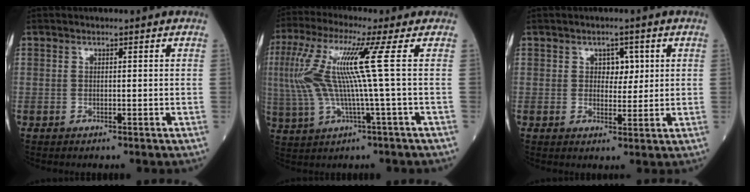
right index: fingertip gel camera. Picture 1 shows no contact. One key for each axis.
{"total": 12.5, "fx": 1.7, "fy": -0.6, "fz": 12.3, "tx": -0.271, "ty": 0.018, "tz": 0.032}
{"total": 3.2, "fx": 1.0, "fy": 2.1, "fz": 2.1, "tx": -0.019, "ty": 0.004, "tz": 0.014}